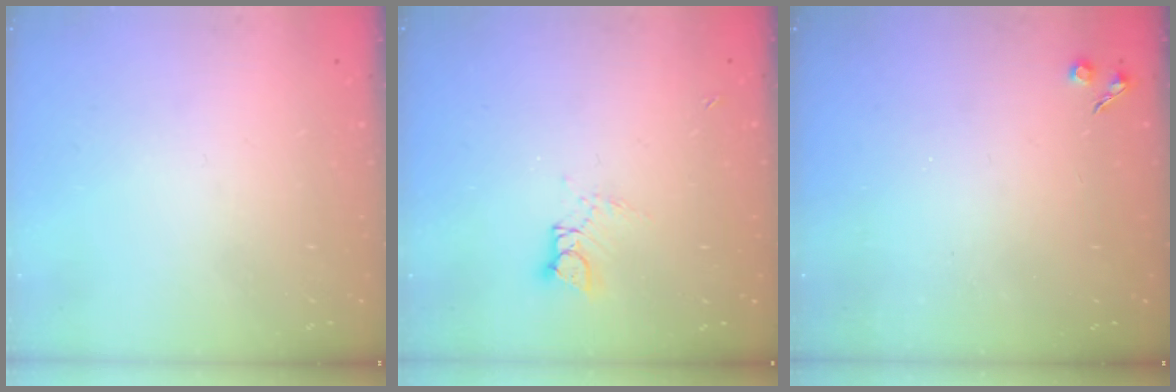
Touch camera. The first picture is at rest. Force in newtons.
{"total": 4.4, "press": 4.4, "slide": 0.3}
{"total": 3.5, "press": 3.5, "slide": 0.5}